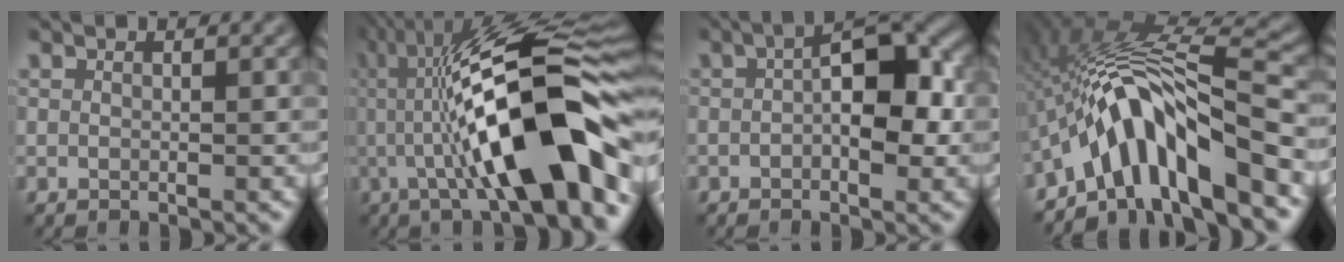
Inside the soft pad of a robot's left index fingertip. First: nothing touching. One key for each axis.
{"total": 13.5, "fx": -1.7, "fy": 3.0, "fz": 13.0, "tx": -0.202, "ty": 0.028, "tz": -0.034}
{"total": 7.0, "fx": 0.1, "fy": 3.2, "fz": 6.3, "tx": -0.081, "ty": 0.012, "tz": -0.007}
{"total": 10.8, "fx": -5.4, "fy": 2.6, "fz": 8.9, "tx": -0.141, "ty": 0.021, "tz": -0.098}